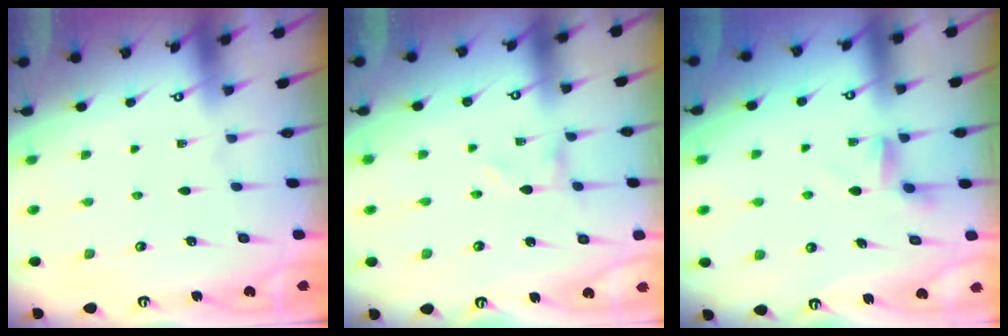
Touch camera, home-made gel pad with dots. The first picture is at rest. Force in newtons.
{"total": 0.0}
{"total": 3.7, "press": 3.6, "slide": 0.4}